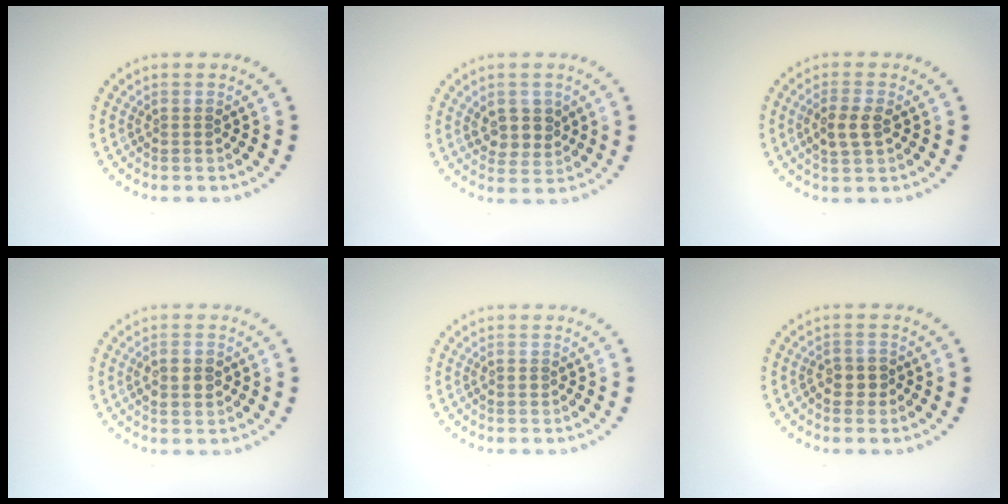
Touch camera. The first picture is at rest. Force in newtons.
{"total": 2.8, "press": 2.7, "slide": 0.8}
{"total": 2.7, "press": 2.6, "slide": 0.6}
{"total": 2.3, "press": 2.3, "slide": 0.3}
{"total": 0.8, "press": 0.8, "slide": 0.2}
{"total": 1.5, "press": 1.4, "slide": 0.4}